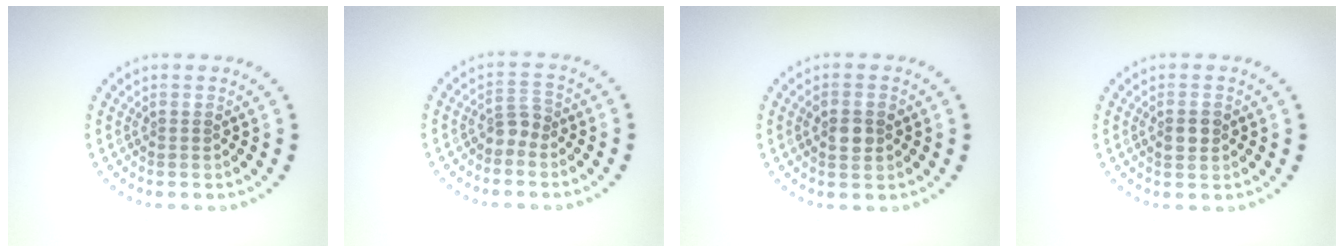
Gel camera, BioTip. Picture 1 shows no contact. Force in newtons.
{"total": 1.9, "press": 1.3, "slide": 1.3}
{"total": 2.3, "press": 2.3, "slide": 0.3}
{"total": 1.7, "press": 1.7, "slide": 0.2}